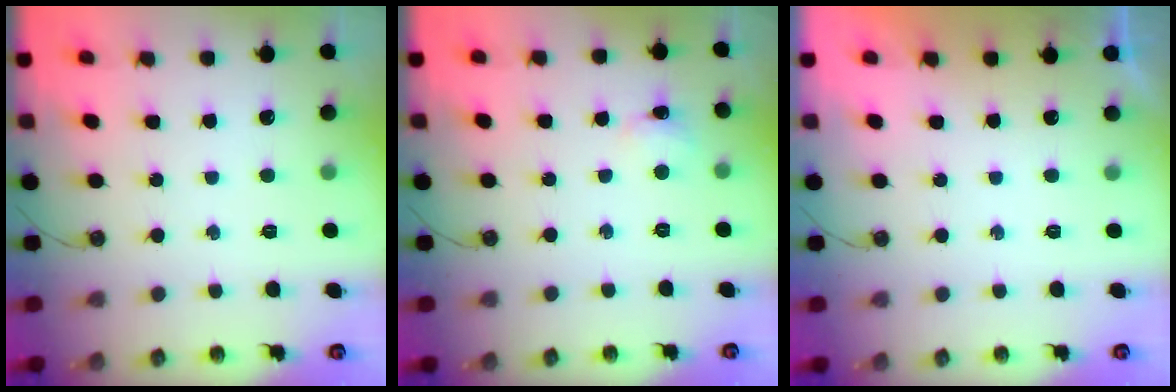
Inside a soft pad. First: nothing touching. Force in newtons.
{"total": 2.0, "press": 1.9, "slide": 0.4}
{"total": 0.0}